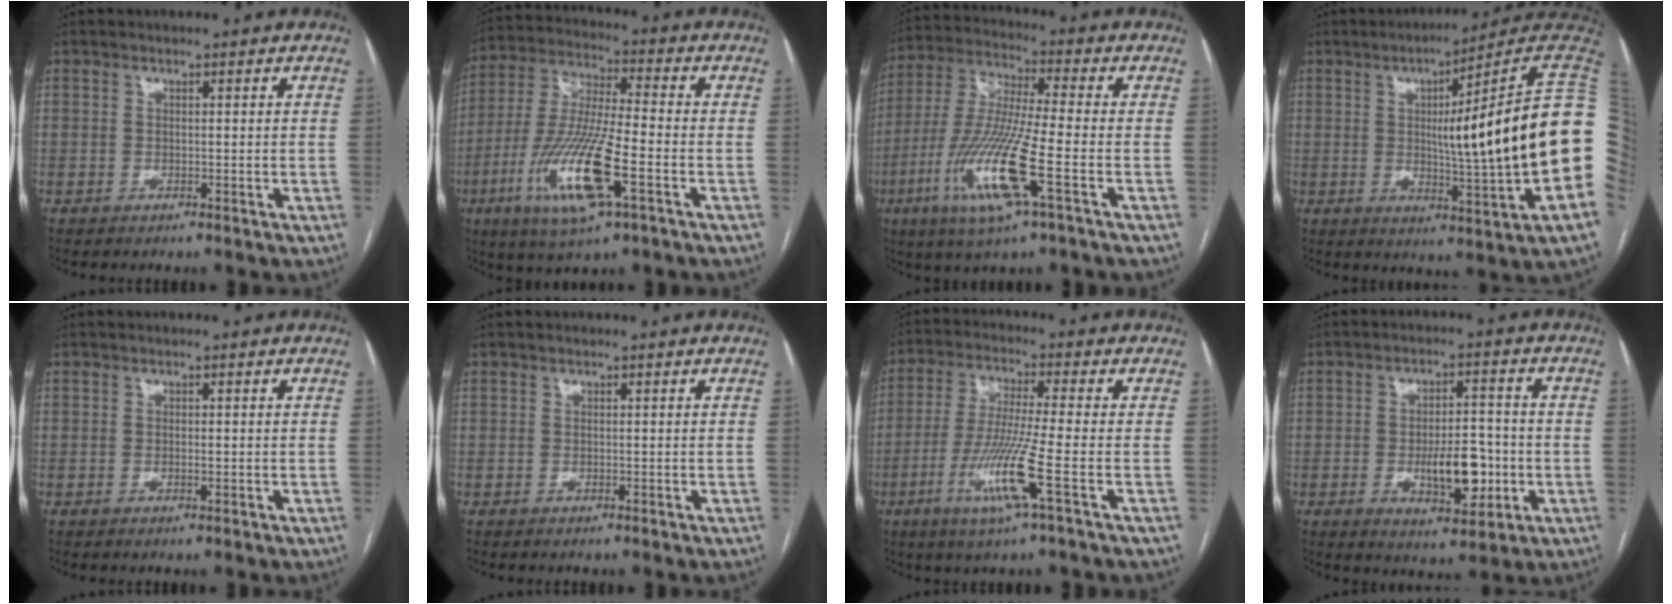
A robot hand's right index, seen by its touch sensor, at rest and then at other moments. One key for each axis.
{"total": 15.9, "fx": -5.9, "fy": 2.0, "fz": 14.6, "tx": -0.305, "ty": -0.020, "tz": -0.107}
{"total": 15.1, "fx": -5.5, "fy": 0.5, "fz": 14.1, "tx": -0.298, "ty": -0.021, "tz": -0.108}
{"total": 23.5, "fx": 1.8, "fy": -0.2, "fz": 23.4, "tx": -0.207, "ty": 0.019, "tz": 0.014}
{"total": 0.7, "fx": -0.2, "fy": 0.1, "fz": 0.7, "tx": -0.013, "ty": -0.001, "tz": -0.002}
{"total": 0.0}
{"total": 9.9, "fx": -3.7, "fy": -1.2, "fz": 9.1, "tx": -0.184, "ty": -0.023, "tz": -0.076}
{"total": 9.0, "fx": -2.1, "fy": 3.5, "fz": 8.0, "tx": -0.128, "ty": 0.003, "tz": -0.026}